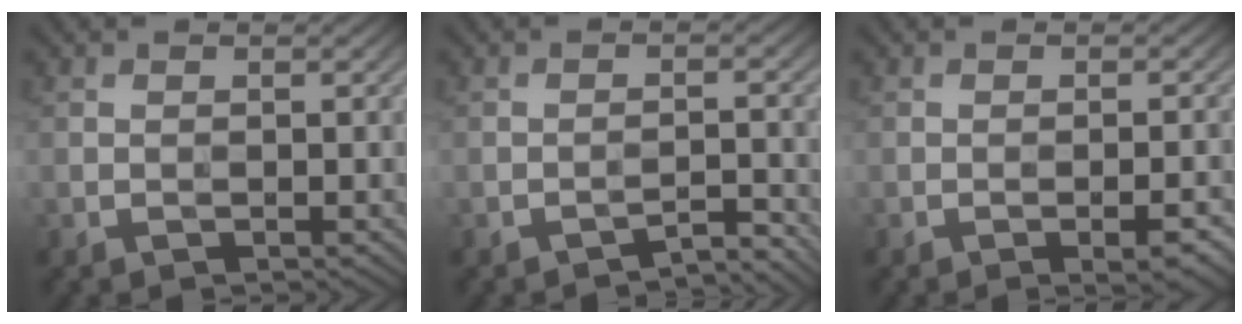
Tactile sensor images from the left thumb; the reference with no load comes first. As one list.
[{"total": 2.7, "force": [-2.5, 0.2, 0.9], "torque": [-0.007, 0.011, -0.042]}, {"total": 3.4, "force": [-1.8, 0.7, 2.8], "torque": [-0.038, 0.006, -0.023]}]